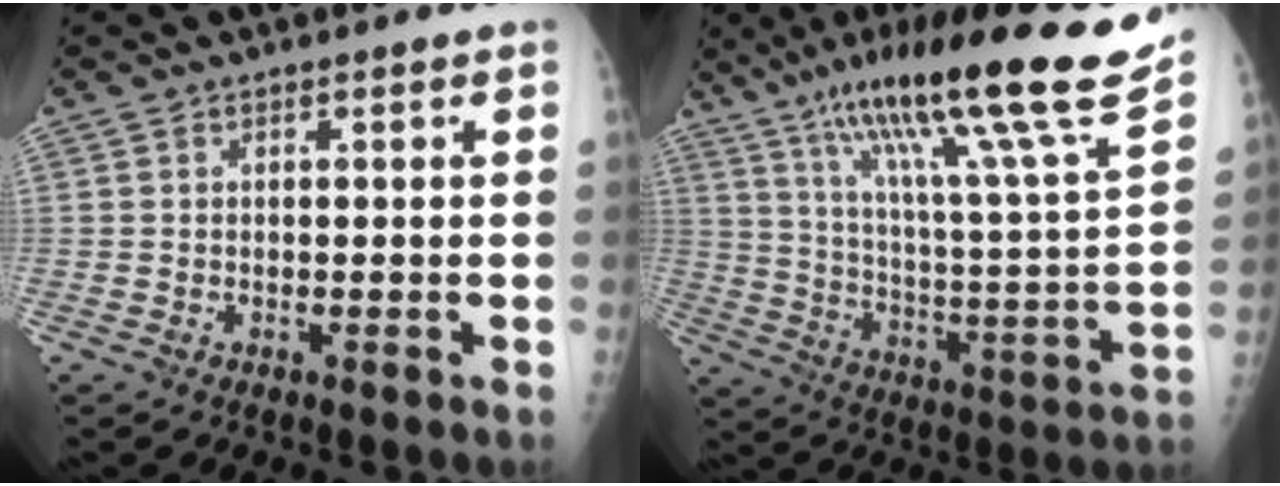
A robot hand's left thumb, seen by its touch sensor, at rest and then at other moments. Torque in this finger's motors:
{"motor_torque": [0.44, 0.49, 1.49, -1.28, 0.17]}